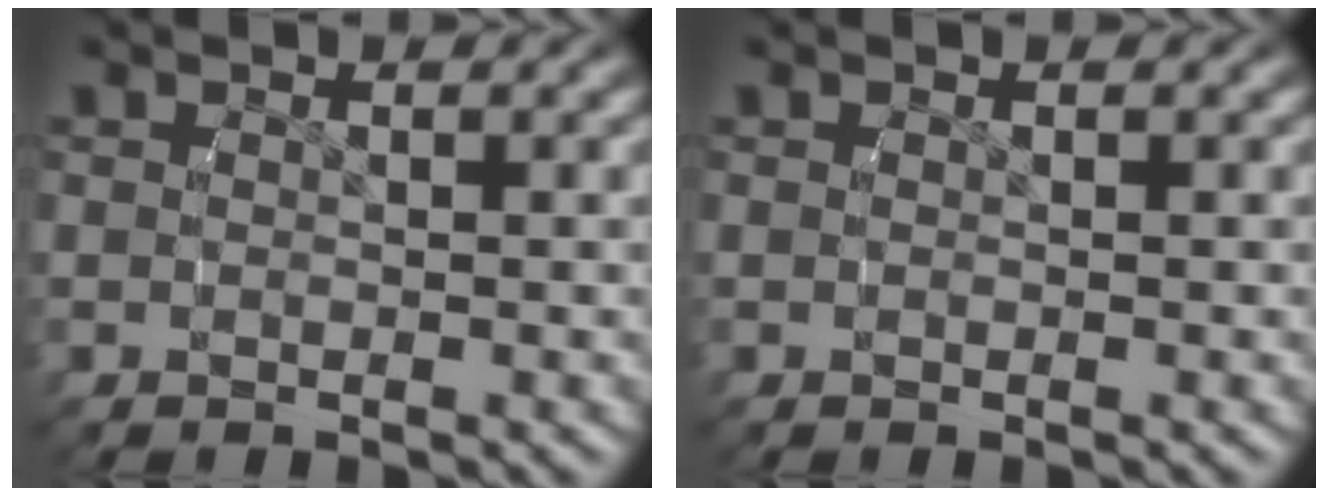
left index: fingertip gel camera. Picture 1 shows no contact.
{"total": 0.0}